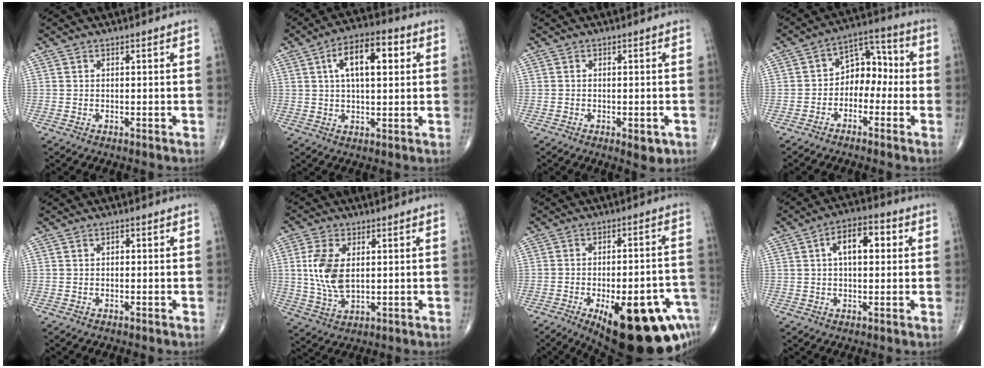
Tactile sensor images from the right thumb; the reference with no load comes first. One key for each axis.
{"total": 11.4, "fx": 3.2, "fy": 5.0, "fz": 9.7, "tx": -0.145, "ty": 0.014, "tz": 0.046}
{"total": 3.0, "fx": -1.2, "fy": 1.3, "fz": 2.5, "tx": -0.025, "ty": -0.003, "tz": -0.011}
{"total": 8.2, "fx": -1.7, "fy": 5.9, "fz": 5.4, "tx": -0.044, "ty": 0.046, "tz": -0.045}
{"total": 0.6, "fx": 0.0, "fy": 0.4, "fz": 0.4, "tx": -0.001, "ty": 0.003, "tz": -0.003}
{"total": 9.5, "fx": 1.3, "fy": 5.3, "fz": 7.8, "tx": -0.162, "ty": -0.009, "tz": 0.032}
{"total": 25.5, "fx": -11.9, "fy": 9.8, "fz": 20.3, "tx": -0.192, "ty": 0.046, "tz": -0.150}
{"total": 8.4, "fx": 1.8, "fy": 4.4, "fz": 7.0, "tx": -0.093, "ty": 0.020, "tz": 0.021}